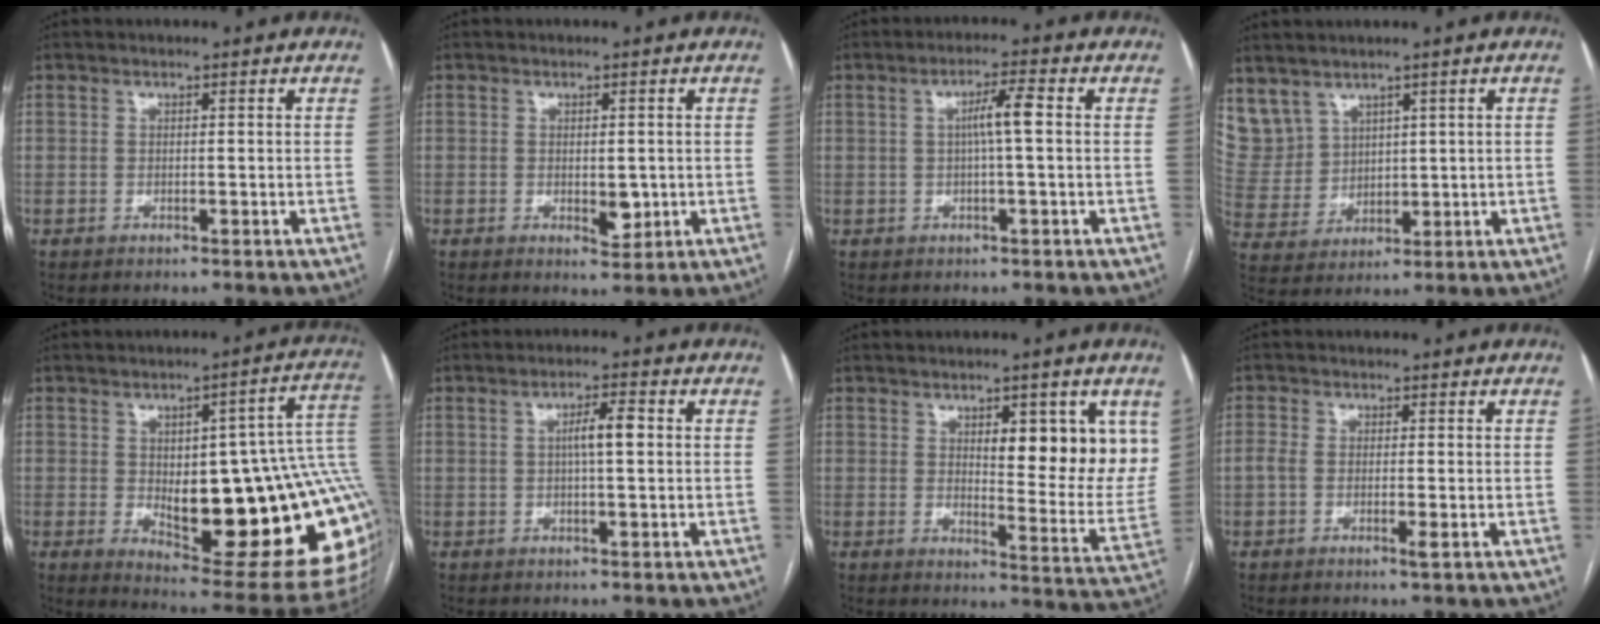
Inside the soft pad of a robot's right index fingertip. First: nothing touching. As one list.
[{"total": 2.9, "force": [-0.4, 1.5, 2.5], "torque": [-0.034, -0.005, 0.002]}, {"total": 4.1, "force": [0.3, 0.0, 4.1], "torque": [-0.073, 0.009, 0.006]}, {"total": 9.5, "force": [6.2, 7.1, 1.5], "torque": [-0.055, 0.030, 0.154]}, {"total": 27.7, "force": [-0.5, 7.8, 26.6], "torque": [-0.257, 0.022, 0.016]}, {"total": 3.8, "force": [0.4, 0.5, 3.7], "torque": [-0.066, 0.008, 0.006]}, {"total": 13.4, "force": [4.9, 3.3, 12.0], "torque": [-0.145, -0.014, 0.069]}, {"total": 1.6, "force": [-0.4, 0.5, 1.5], "torque": [-0.029, 0.000, -0.007]}]